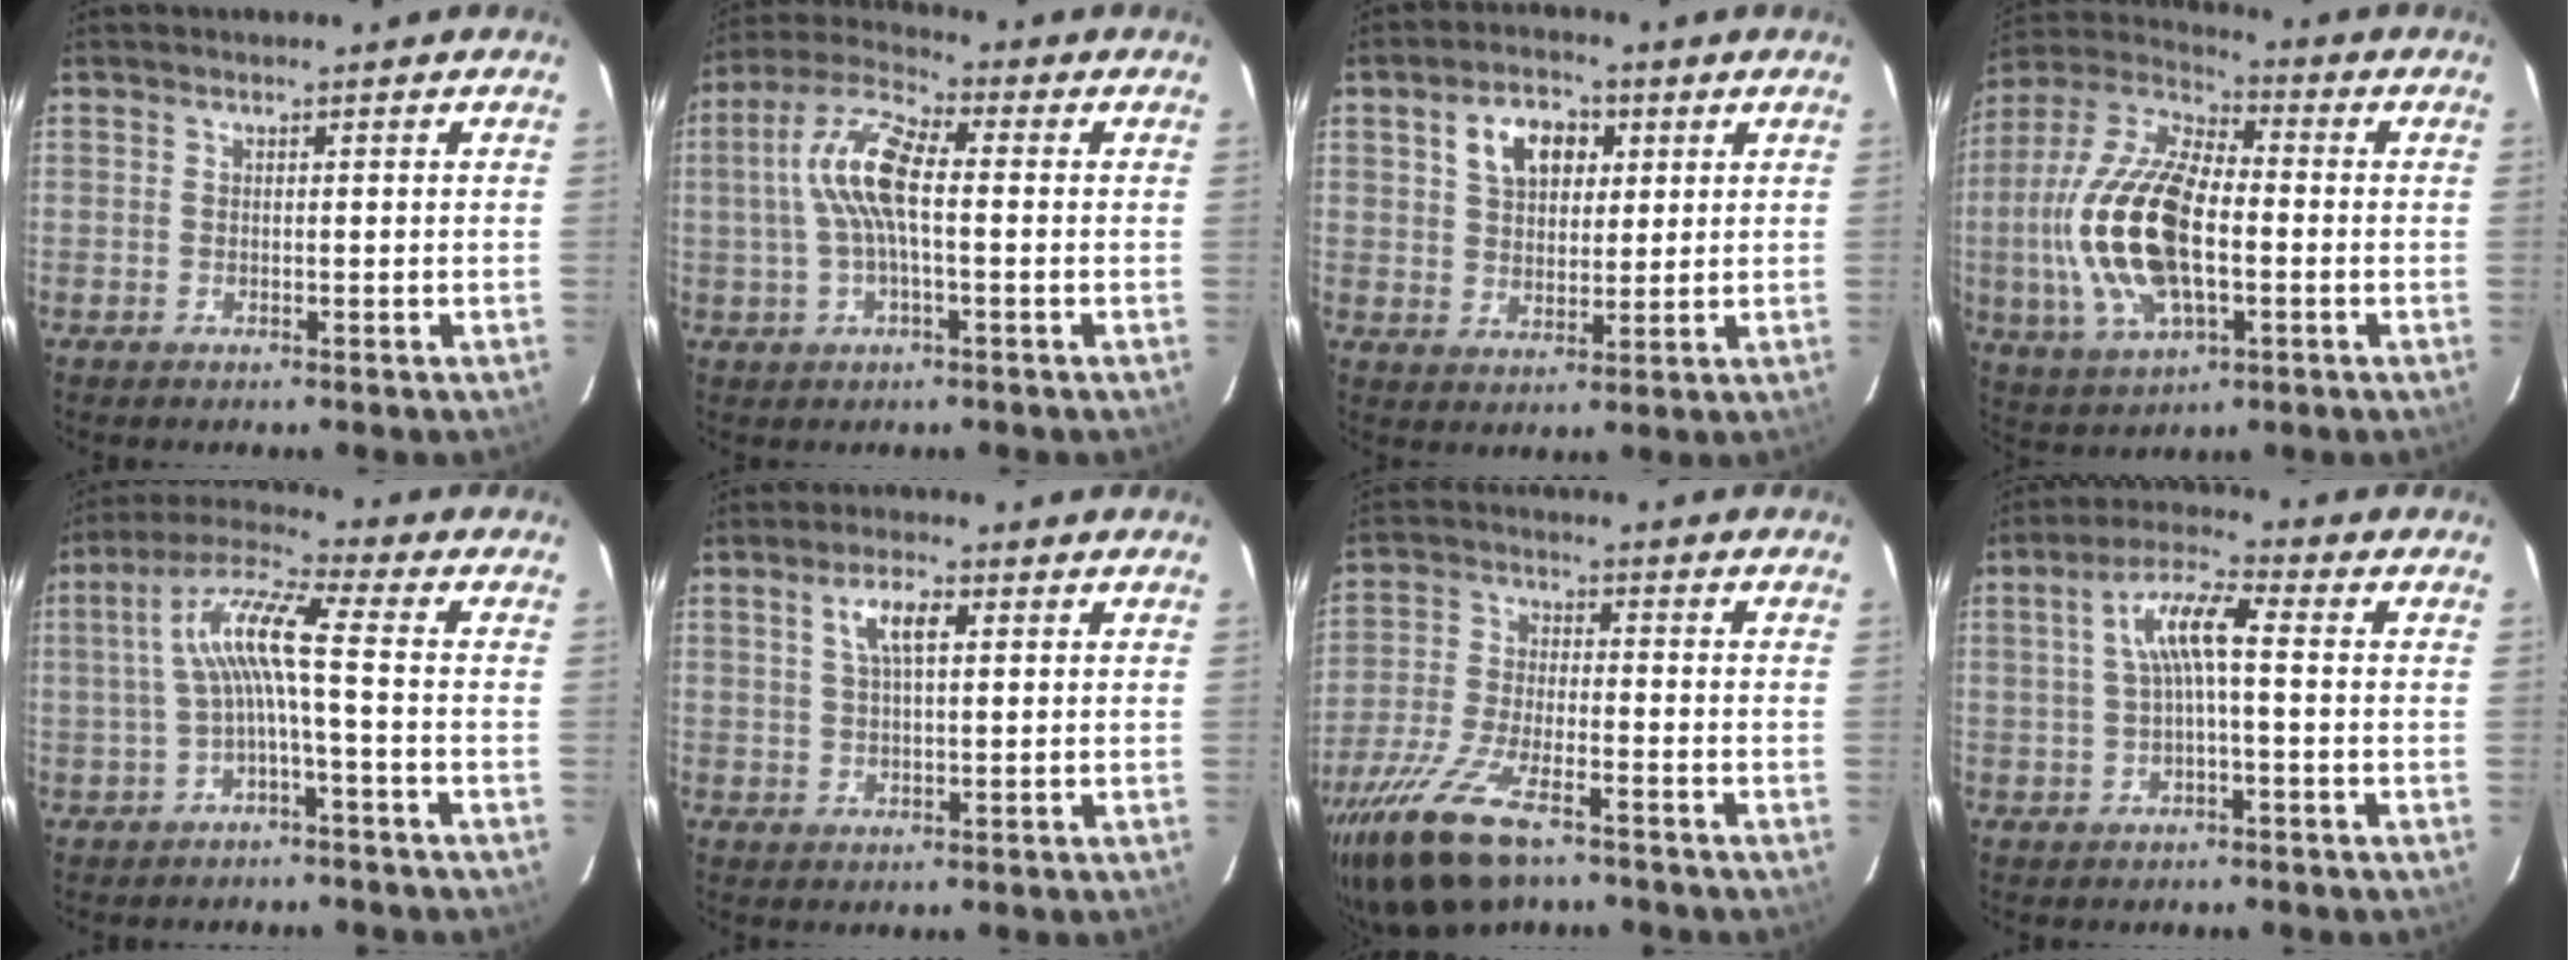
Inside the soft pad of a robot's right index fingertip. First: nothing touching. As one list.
[{"total": 10.5, "force": [0.3, 3.4, 9.9], "torque": [-0.207, 0.018, 0.001]}, {"total": 8.5, "force": [3.3, 5.6, 5.5], "torque": [-0.095, 0.025, 0.060]}, {"total": 20.1, "force": [-2.6, 9.6, 17.5], "torque": [-0.371, 0.003, -0.048]}, {"total": 8.4, "force": [-1.2, 0.2, 8.3], "torque": [-0.182, 0.020, -0.021]}, {"total": 5.1, "force": [1.8, 1.8, 4.4], "torque": [-0.082, 0.011, 0.034]}, {"total": 15.5, "force": [-10.7, 5.5, 9.7], "torque": [-0.217, -0.038, -0.203]}, {"total": 7.1, "force": [0.2, 1.4, 6.9], "torque": [-0.140, 0.018, 0.005]}]